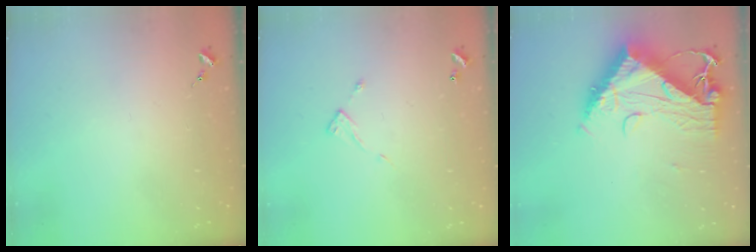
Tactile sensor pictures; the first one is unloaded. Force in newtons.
{"total": 4.7, "press": 4.7, "slide": 0.3}
{"total": 15.6, "press": 15.5, "slide": 1.5}